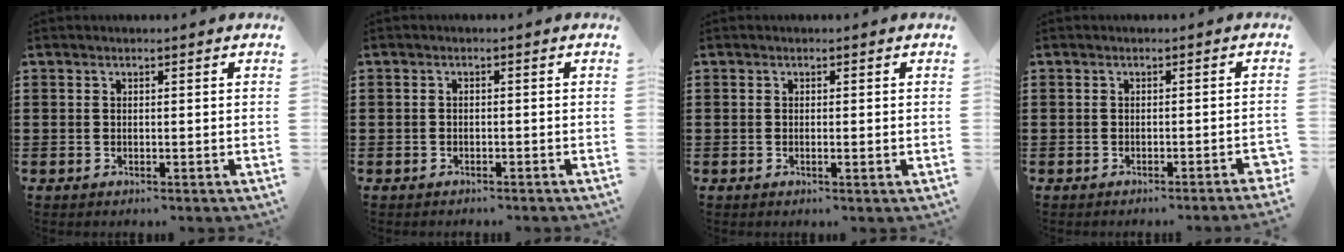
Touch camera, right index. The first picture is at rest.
{"total": 0.9, "force": [-0.8, 0.4, 0.1], "torque": [-0.006, 0.000, -0.017]}
{"total": 0.5, "force": [-0.1, 0.0, 0.5], "torque": [-0.009, -0.003, -0.001]}
{"total": 1.4, "force": [-1.1, -0.2, 0.9], "torque": [-0.015, -0.003, -0.019]}